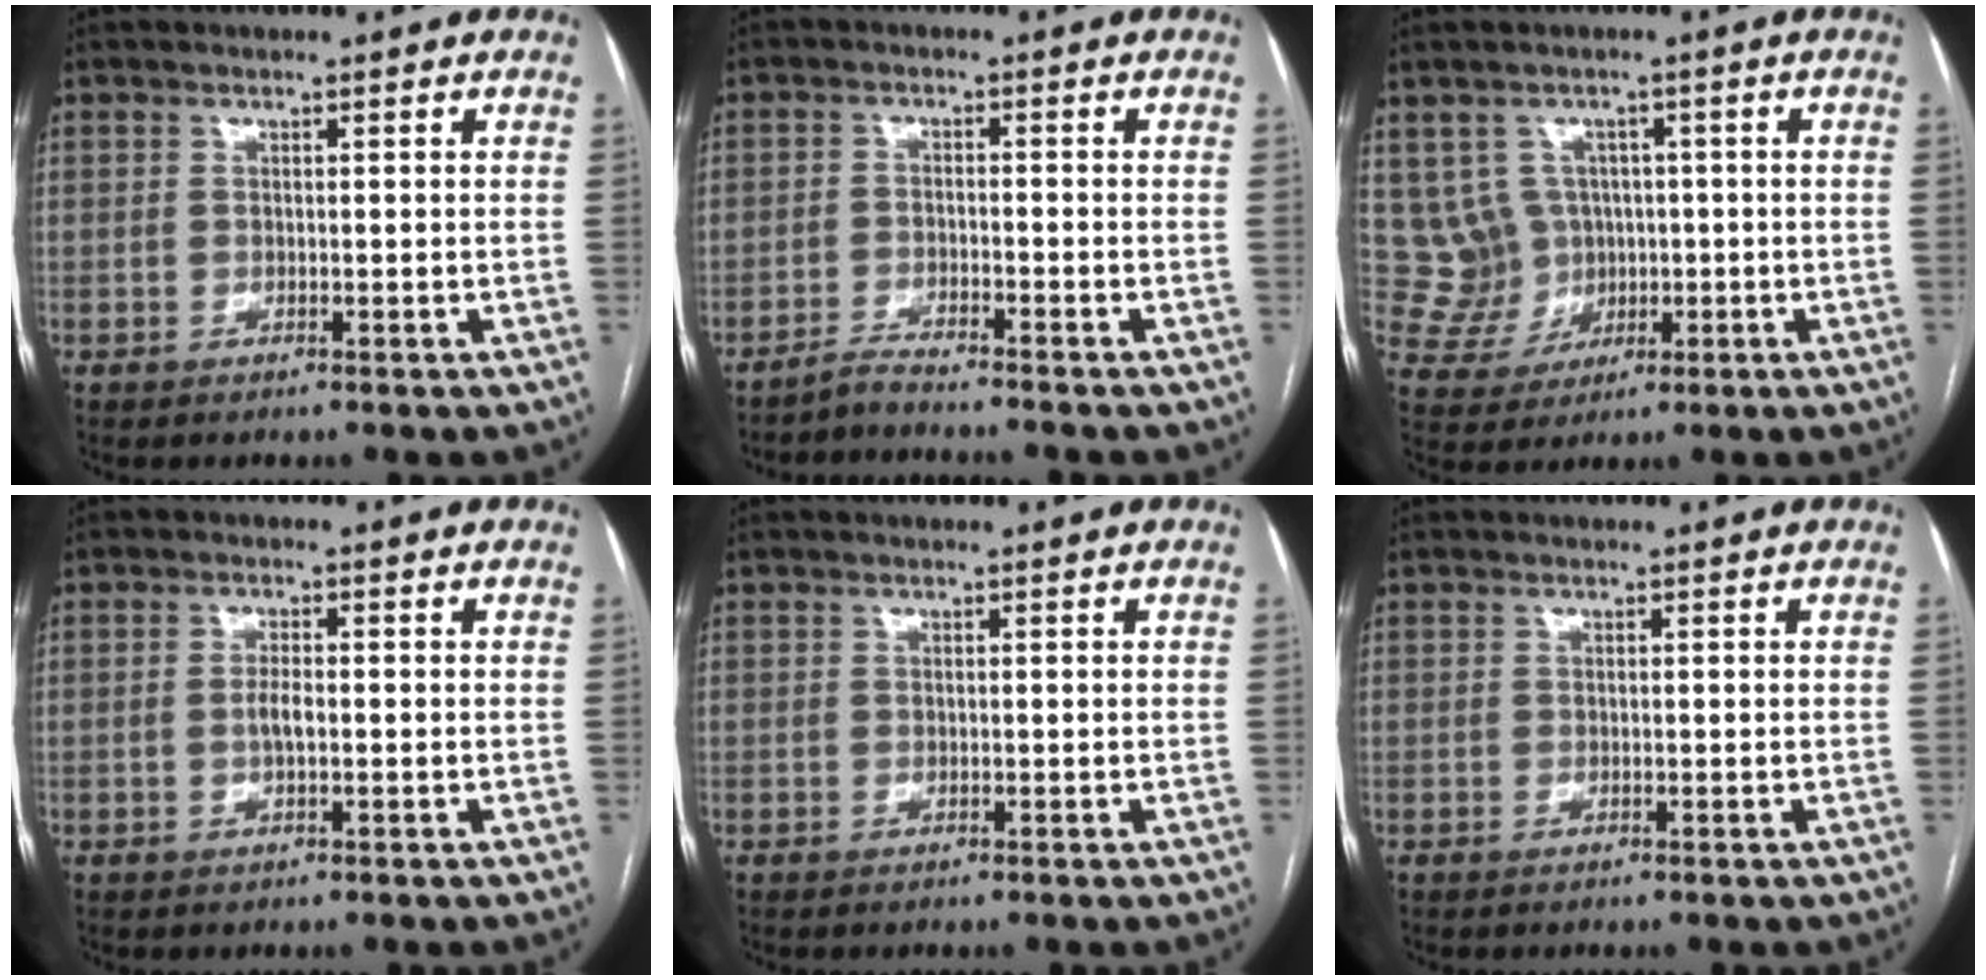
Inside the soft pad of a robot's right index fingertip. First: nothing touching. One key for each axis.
{"total": 3.5, "fx": -3.4, "fy": -0.6, "fz": 0.9, "tx": -0.016, "ty": -0.010, "tz": -0.056}
{"total": 6.4, "fx": 0.9, "fy": 6.3, "fz": 0.7, "tx": -0.019, "ty": 0.025, "tz": 0.032}
{"total": 3.6, "fx": -0.5, "fy": 0.7, "fz": 3.5, "tx": -0.073, "ty": 0.000, "tz": -0.010}
{"total": 0.0}
{"total": 0.0}